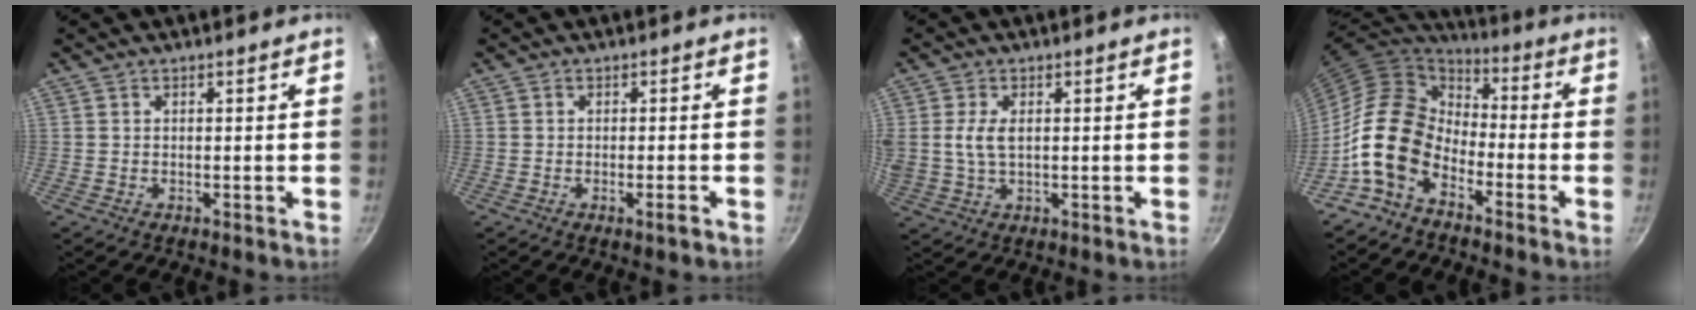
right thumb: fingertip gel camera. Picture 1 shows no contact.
{"total": 2.2, "force": [-1.1, 0.3, 1.9], "torque": [-0.034, 0.006, -0.018]}
{"total": 5.1, "force": [0.8, 2.7, 4.2], "torque": [-0.085, 0.001, 0.016]}
{"total": 14.4, "force": [-6.6, 9.4, 8.7], "torque": [-0.135, 0.059, -0.154]}